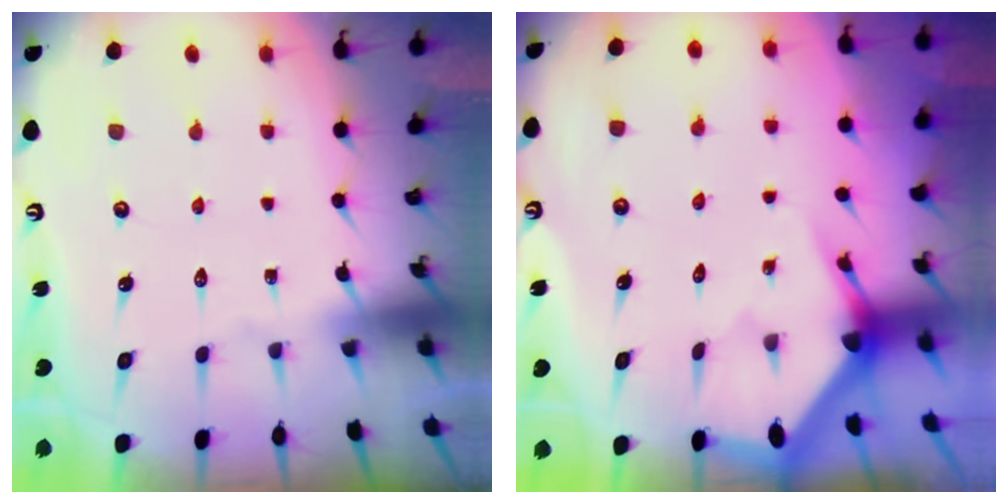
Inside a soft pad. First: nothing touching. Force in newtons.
{"total": 3.0, "press": 3.0, "slide": 0.1}